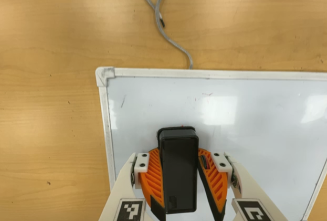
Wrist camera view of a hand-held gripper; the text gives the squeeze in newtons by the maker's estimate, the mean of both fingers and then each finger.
{"total": 14.9, "left": 17.8, "right": 12.0}